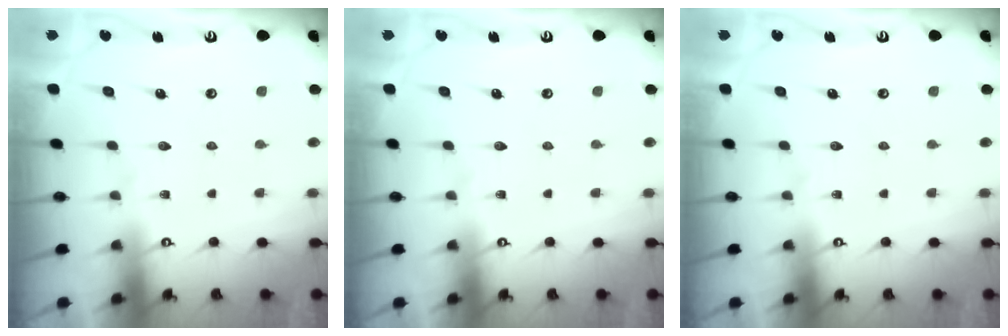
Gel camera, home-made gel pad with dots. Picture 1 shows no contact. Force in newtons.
{"total": 0.0}
{"total": 0.0}